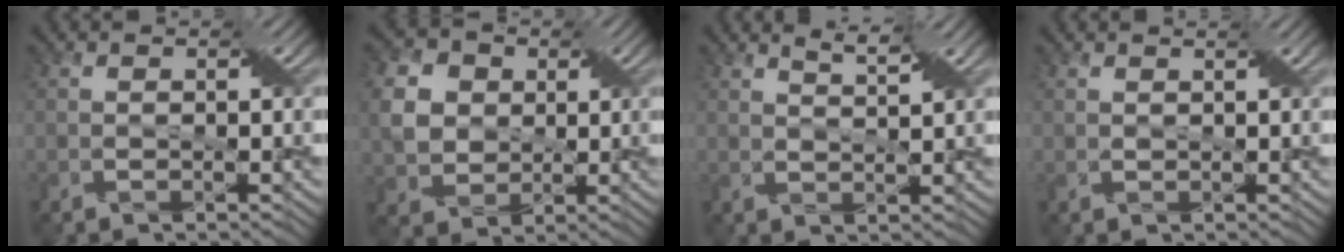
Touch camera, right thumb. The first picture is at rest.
{"total": 7.1, "force": [1.5, 6.0, 3.4], "torque": [-0.106, 0.006, 0.023]}
{"total": 3.0, "force": [2.4, 0.2, 1.7], "torque": [-0.031, -0.001, 0.048]}
{"total": 1.0, "force": [0.9, 0.0, 0.4], "torque": [-0.013, -0.002, 0.014]}